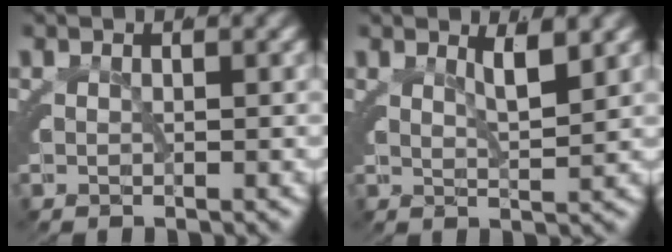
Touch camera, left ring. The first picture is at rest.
{"total": 1.4, "force": [0.9, -0.8, 0.6], "torque": [-0.007, 0.000, 0.017]}